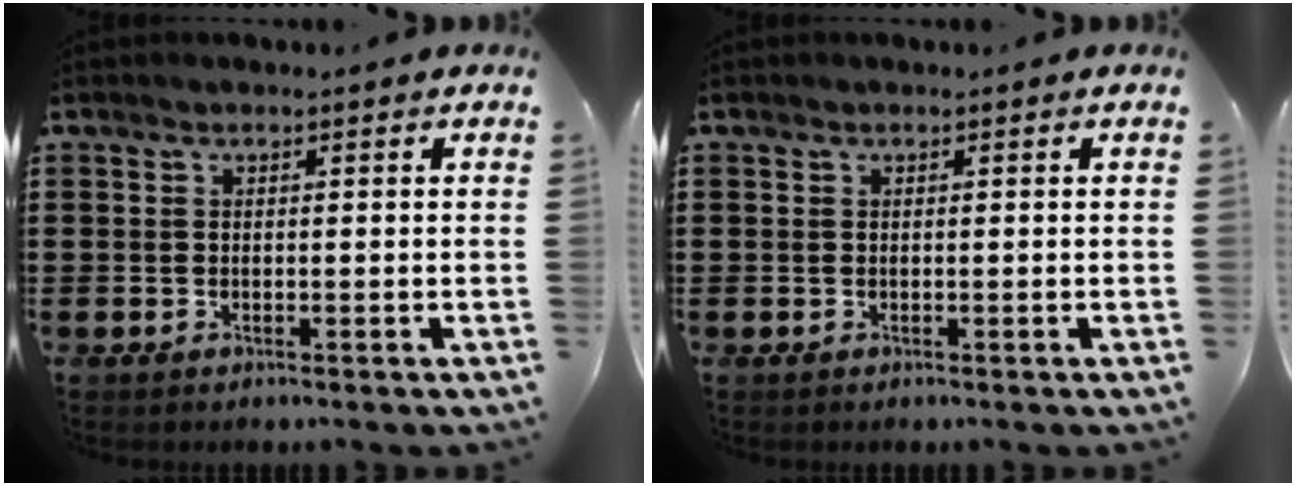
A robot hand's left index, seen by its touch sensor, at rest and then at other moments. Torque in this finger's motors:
{"motor_torque": [0.00, 0.03, -0.02, -0.01]}